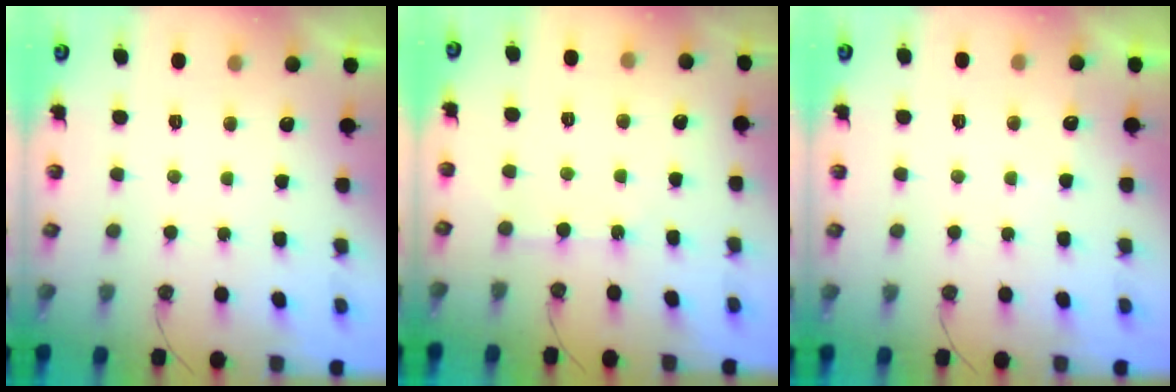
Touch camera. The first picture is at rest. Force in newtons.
{"total": 6.4, "press": 6.3, "slide": 0.7}
{"total": 5.1, "press": 5.0, "slide": 0.8}